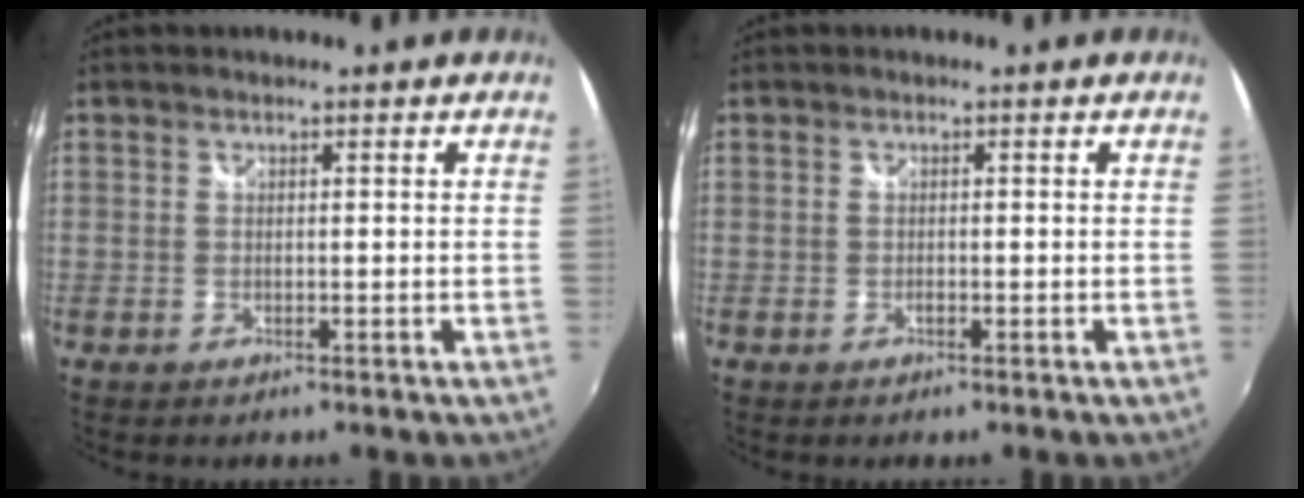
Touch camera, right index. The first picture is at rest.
{"total": 0.0}